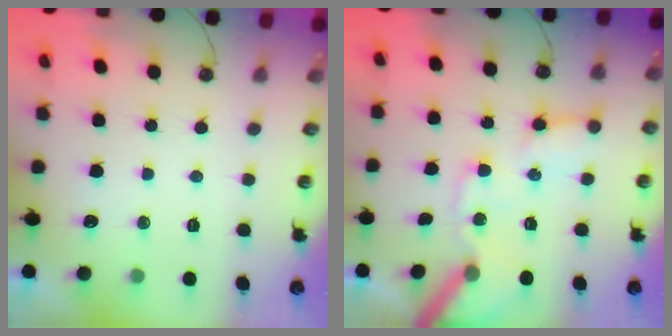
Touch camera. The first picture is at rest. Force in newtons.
{"total": 15.2, "press": 15.1, "slide": 1.9}